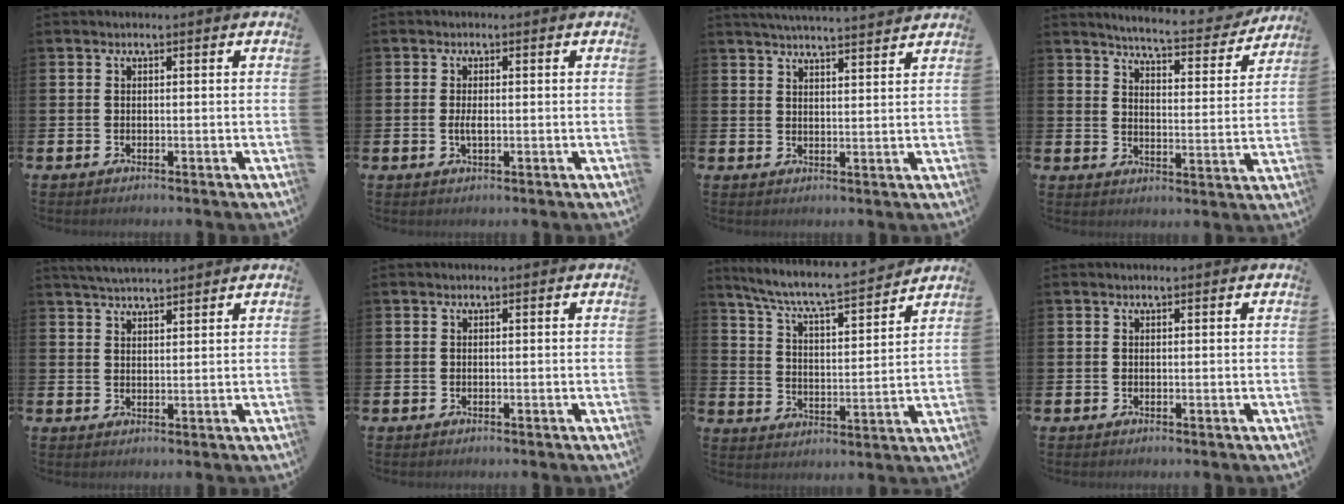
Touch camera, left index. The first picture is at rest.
{"total": 1.9, "force": [-0.1, 0.7, 1.7], "torque": [-0.028, -0.001, -0.004]}
{"total": 4.2, "force": [4.1, -0.6, 0.4], "torque": [-0.018, -0.025, 0.073]}
{"total": 5.4, "force": [5.2, 0.3, 1.4], "torque": [-0.044, -0.039, 0.085]}
{"total": 4.0, "force": [3.9, 0.2, 0.8], "torque": [-0.022, -0.014, 0.071]}
{"total": 0.0}
{"total": 7.2, "force": [6.7, 0.4, 2.5], "torque": [-0.082, -0.052, 0.112]}
{"total": 0.0}